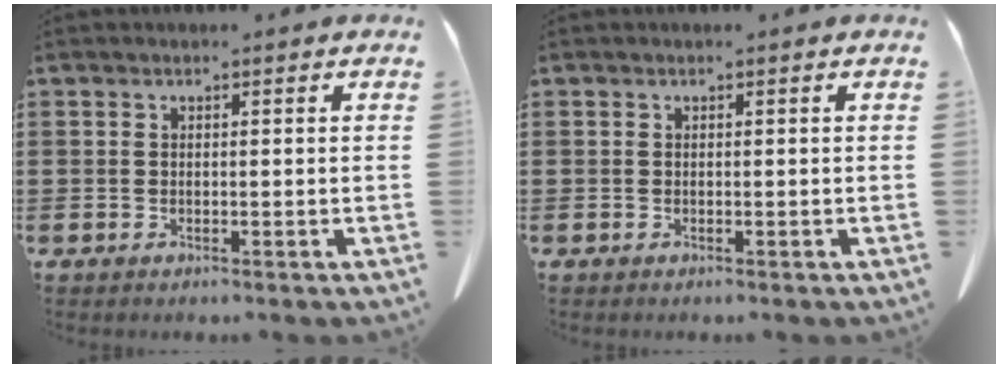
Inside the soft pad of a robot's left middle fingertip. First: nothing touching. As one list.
[{"total": 0.0}]